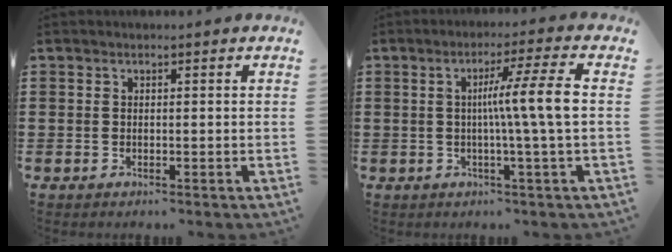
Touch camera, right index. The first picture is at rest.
{"total": 8.0, "force": [0.2, -0.7, 8.0], "torque": [-0.144, -0.002, -0.008]}